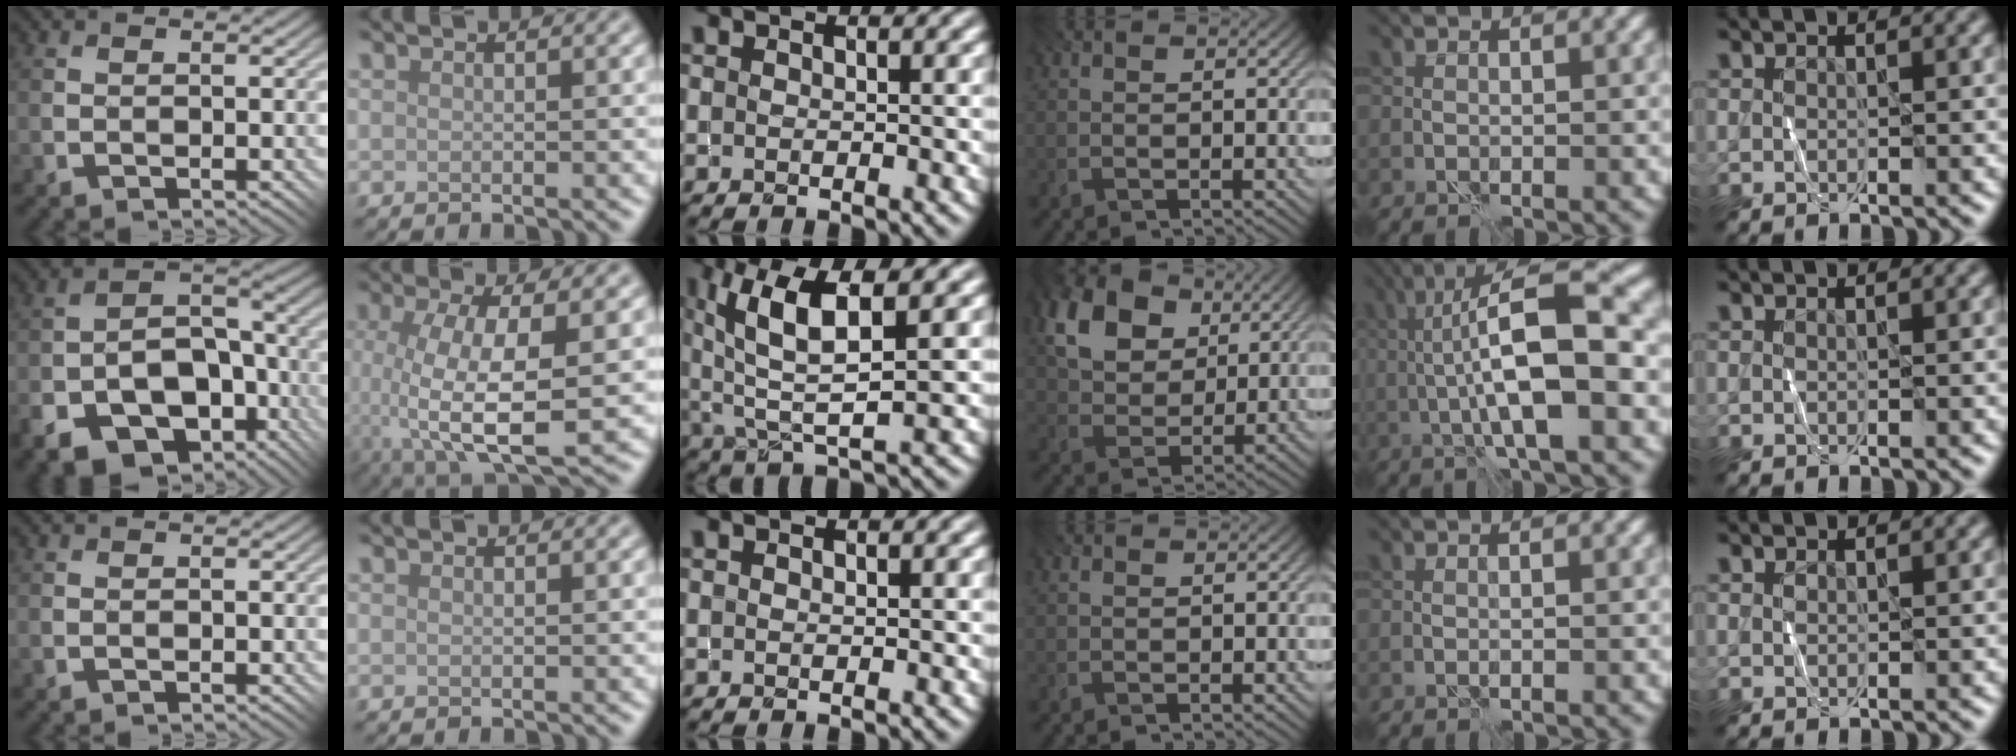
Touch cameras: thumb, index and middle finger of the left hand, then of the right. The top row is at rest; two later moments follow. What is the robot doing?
{"motion": "fold", "object": "shorts"}